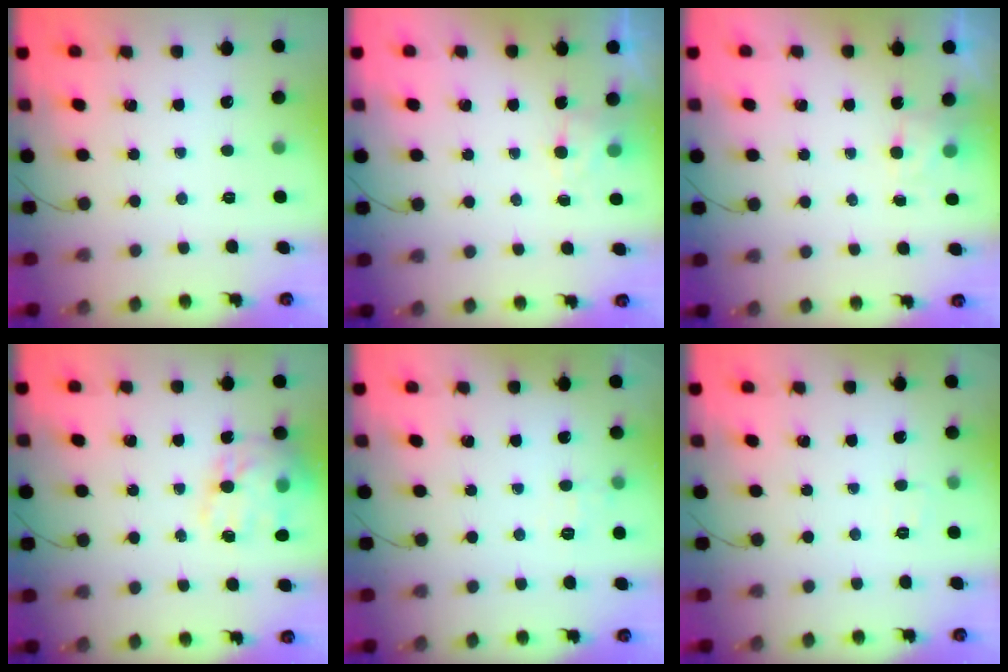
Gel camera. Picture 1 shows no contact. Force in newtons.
{"total": 4.4, "press": 4.2, "slide": 1.2}
{"total": 3.5, "press": 3.3, "slide": 1.1}
{"total": 17.0, "press": 16.5, "slide": 3.9}
{"total": 7.0, "press": 6.9, "slide": 1.5}
{"total": 2.0, "press": 1.7, "slide": 1.1}